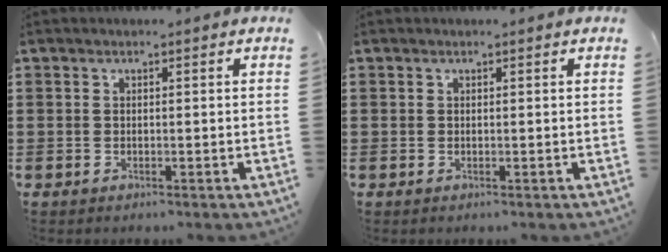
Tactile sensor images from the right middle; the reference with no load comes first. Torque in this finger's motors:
{"motor_torque": [0.00, 0.00, 0.00, 0.00]}